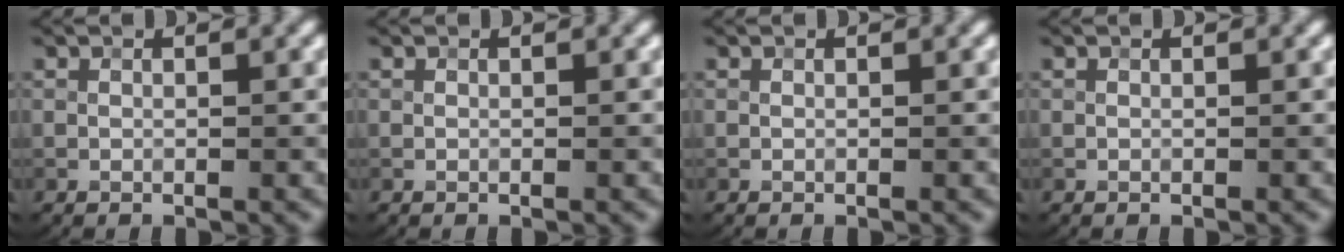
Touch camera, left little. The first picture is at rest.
{"total": 0.0}
{"total": 0.0}
{"total": 0.0}